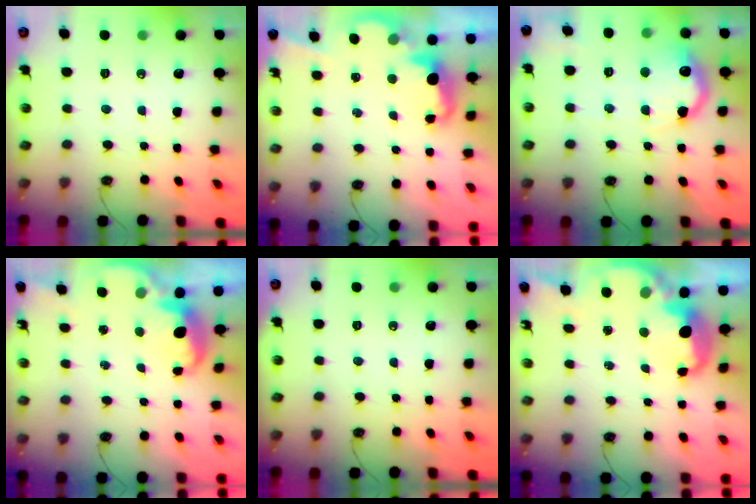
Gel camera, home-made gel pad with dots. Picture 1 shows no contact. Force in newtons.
{"total": 3.7, "press": 3.7, "slide": 0.6}
{"total": 14.9, "press": 14.9, "slide": 0.8}
{"total": 2.7, "press": 2.7, "slide": 0.7}
{"total": 0.0}
{"total": 5.3, "press": 5.2, "slide": 0.5}